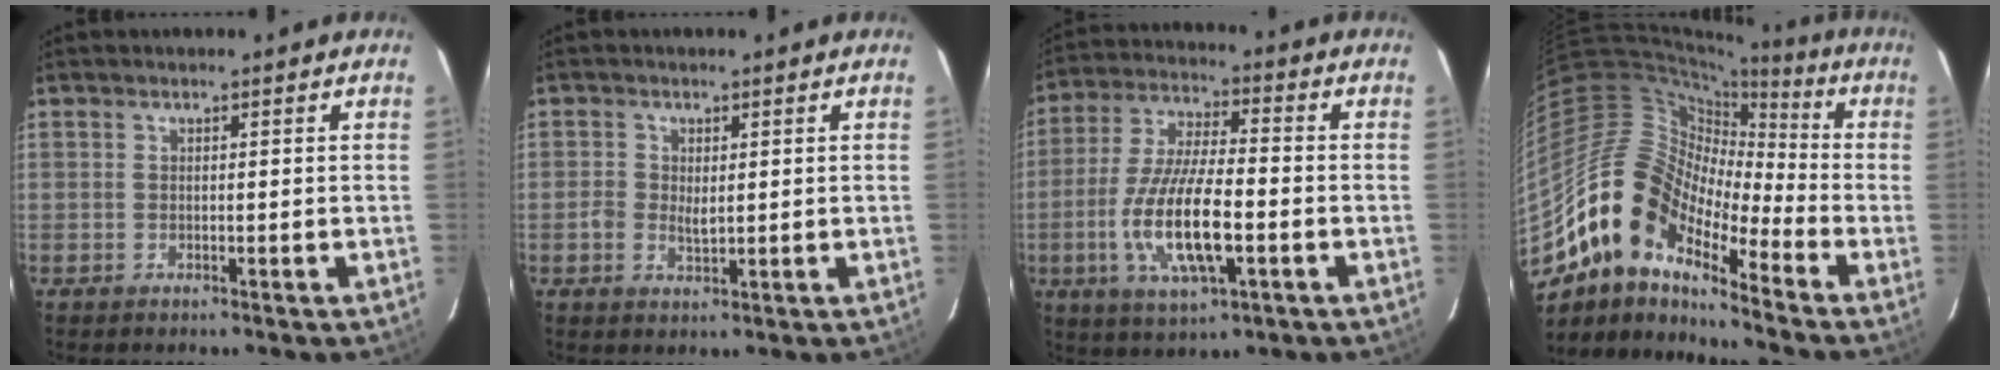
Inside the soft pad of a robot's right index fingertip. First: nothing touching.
{"total": 2.8, "force": [-0.1, 2.0, 1.9], "torque": [-0.042, -0.001, -0.004]}
{"total": 15.2, "force": [-4.4, 4.7, 13.8], "torque": [-0.288, -0.013, -0.077]}
{"total": 16.1, "force": [-11.1, 6.8, 9.4], "torque": [-0.155, -0.002, -0.227]}